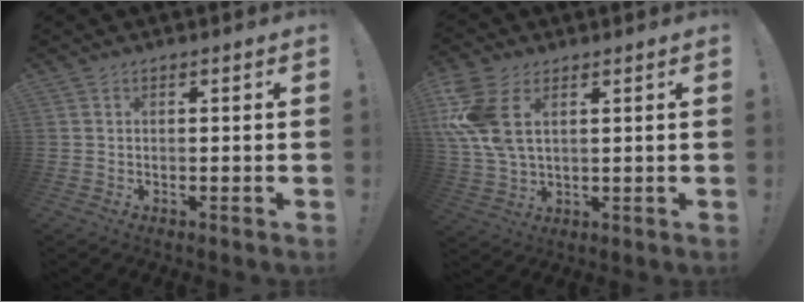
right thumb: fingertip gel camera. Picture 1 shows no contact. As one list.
[{"total": 12.1, "force": [4.2, 7.0, 8.9], "torque": [-0.193, -0.011, 0.082]}]